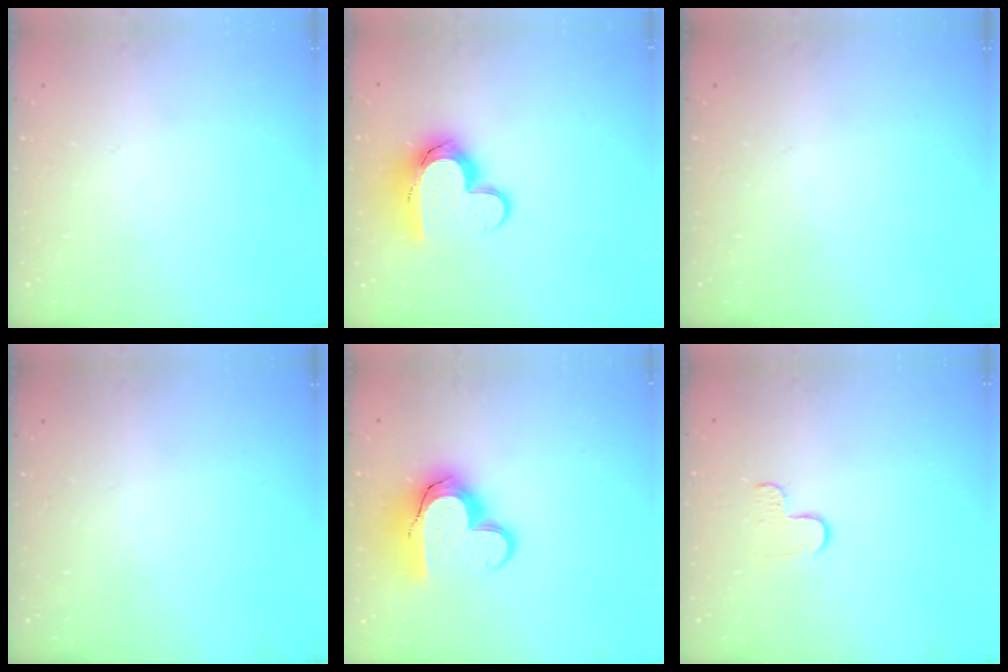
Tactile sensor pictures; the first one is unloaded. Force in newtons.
{"total": 14.9, "press": 14.9, "slide": 1.3}
{"total": 0.0}
{"total": 0.0}
{"total": 18.5, "press": 18.5, "slide": 1.5}
{"total": 3.8, "press": 3.8, "slide": 0.4}